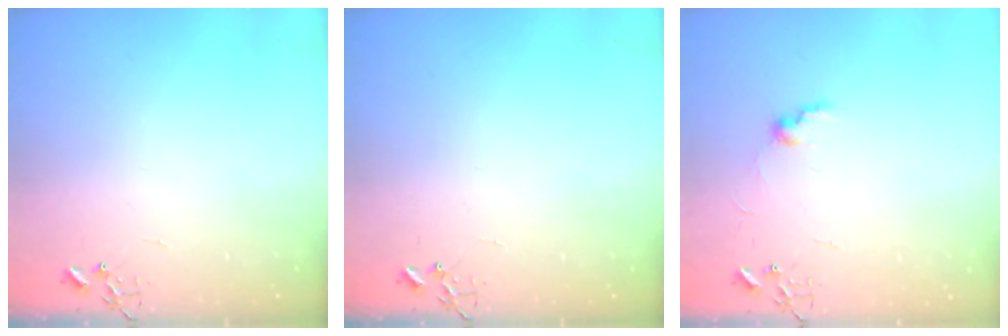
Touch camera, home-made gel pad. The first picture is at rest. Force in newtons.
{"total": 0.0}
{"total": 7.5, "press": 7.4, "slide": 0.8}